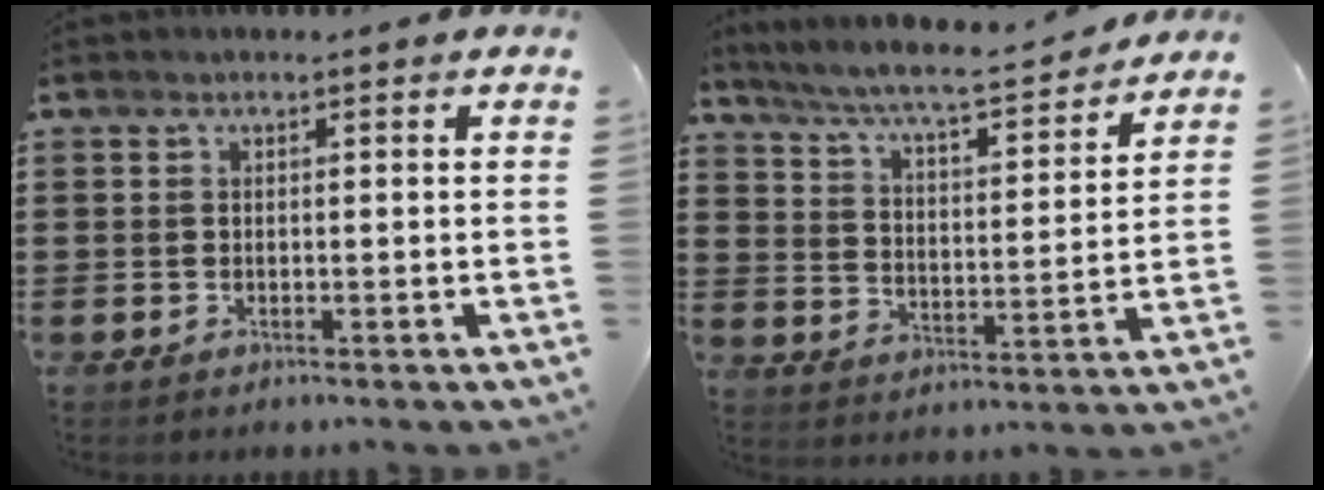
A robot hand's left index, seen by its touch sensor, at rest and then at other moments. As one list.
[{"total": 6.3, "force": [5.7, 0.0, 2.8], "torque": [-0.078, -0.037, 0.092]}]